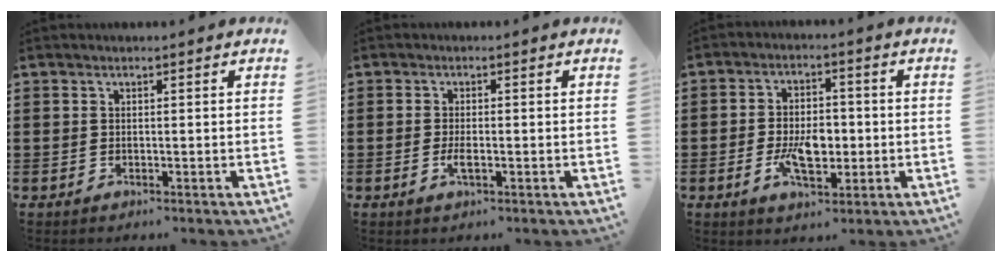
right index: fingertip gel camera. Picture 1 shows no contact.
{"total": 2.1, "force": [-0.6, 0.4, 2.0], "torque": [-0.044, -0.007, -0.011]}
{"total": 6.8, "force": [-1.4, 3.7, 5.5], "torque": [-0.115, 0.005, -0.028]}